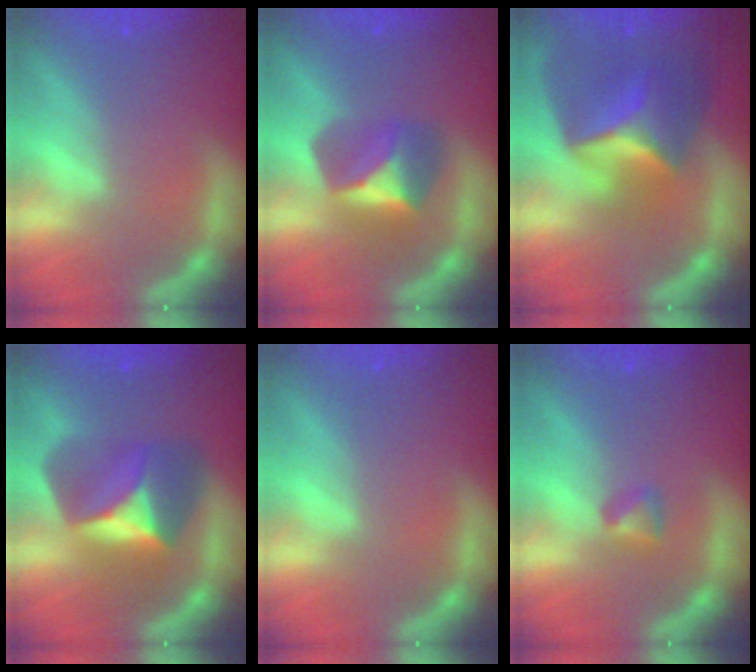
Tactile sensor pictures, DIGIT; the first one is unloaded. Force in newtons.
{"total": 4.9}
{"total": 8.4}
{"total": 7.4}
{"total": 0.0}
{"total": 1.4}